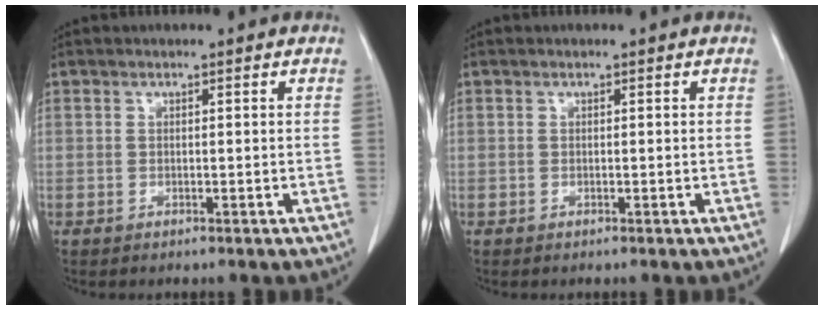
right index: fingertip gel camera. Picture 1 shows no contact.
{"total": 0.0}